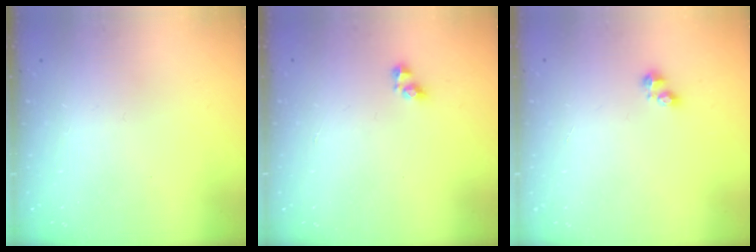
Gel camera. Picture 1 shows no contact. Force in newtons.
{"total": 3.6, "press": 3.5, "slide": 0.6}
{"total": 2.5, "press": 2.5, "slide": 0.4}